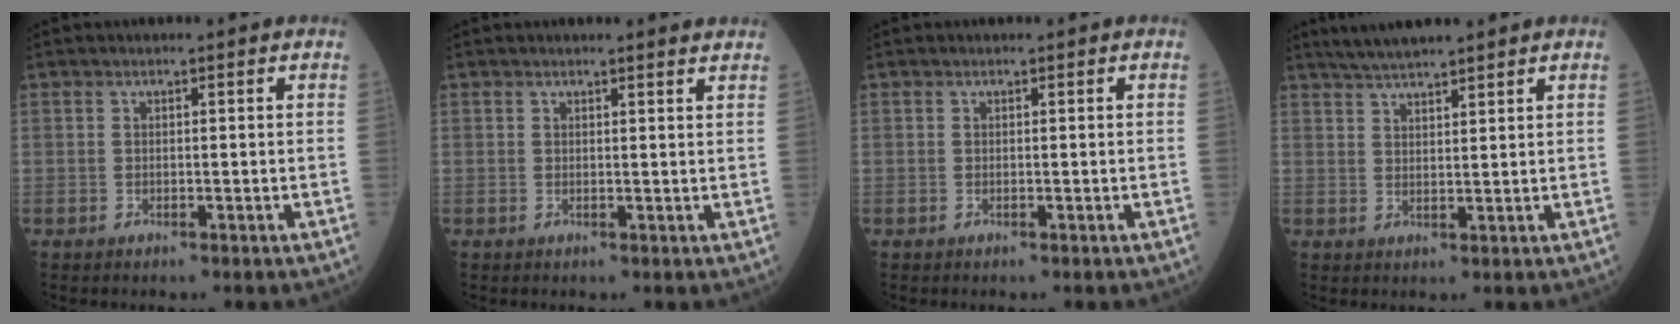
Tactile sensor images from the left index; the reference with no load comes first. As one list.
[{"total": 2.7, "force": [2.6, -0.1, 0.7], "torque": [-0.012, -0.006, 0.019]}, {"total": 0.0}, {"total": 6.4, "force": [5.5, 0.4, 3.1], "torque": [-0.055, 0.028, 0.098]}]